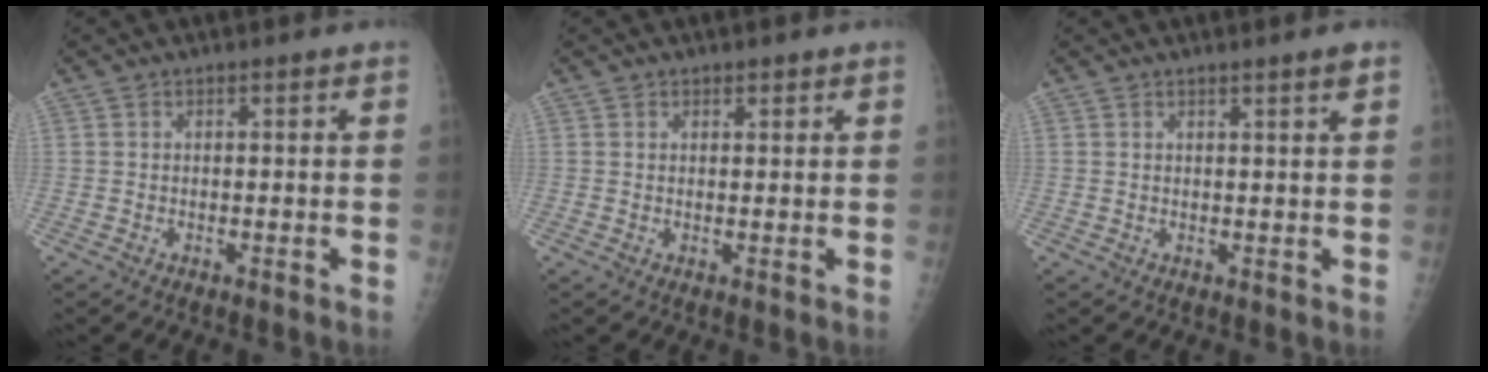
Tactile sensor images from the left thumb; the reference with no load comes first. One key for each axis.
{"total": 1.1, "fx": 0.8, "fy": 0.6, "fz": 0.4, "tx": 0.003, "ty": -0.005, "tz": 0.009}
{"total": 1.6, "fx": 1.1, "fy": -0.3, "fz": 1.1, "tx": -0.017, "ty": -0.009, "tz": 0.017}